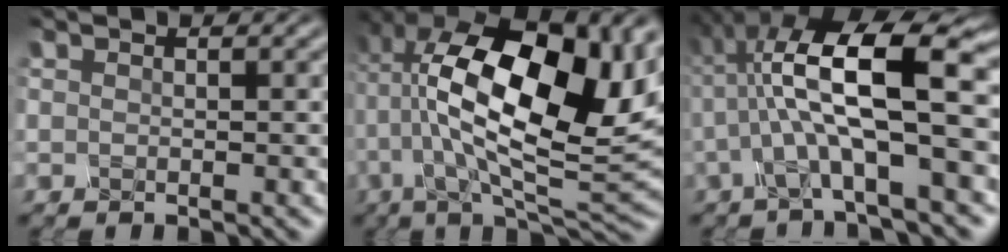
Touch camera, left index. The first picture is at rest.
{"total": 16.0, "force": [1.4, 6.6, 14.5], "torque": [-0.256, 0.007, 0.040]}
{"total": 9.3, "force": [-0.6, 2.0, 9.0], "torque": [-0.166, 0.009, 0.009]}